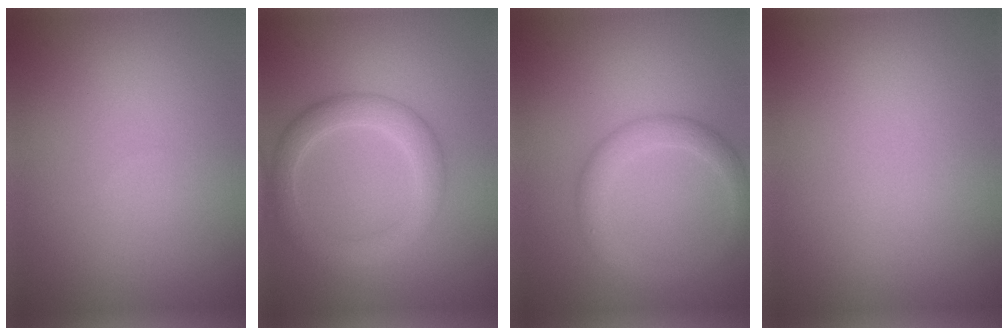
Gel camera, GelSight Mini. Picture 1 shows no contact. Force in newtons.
{"total": 3.8, "press": 3.8, "slide": 0.1}
{"total": 2.8, "press": 2.8, "slide": 0.1}
{"total": 0.0}